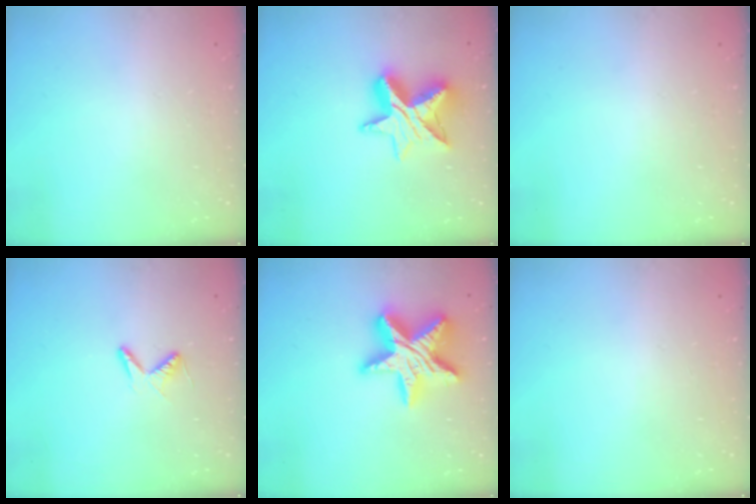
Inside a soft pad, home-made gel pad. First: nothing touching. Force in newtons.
{"total": 12.4, "press": 12.4, "slide": 0.9}
{"total": 0.0}
{"total": 4.6, "press": 4.6, "slide": 0.7}
{"total": 19.7, "press": 19.6, "slide": 1.9}
{"total": 0.0}